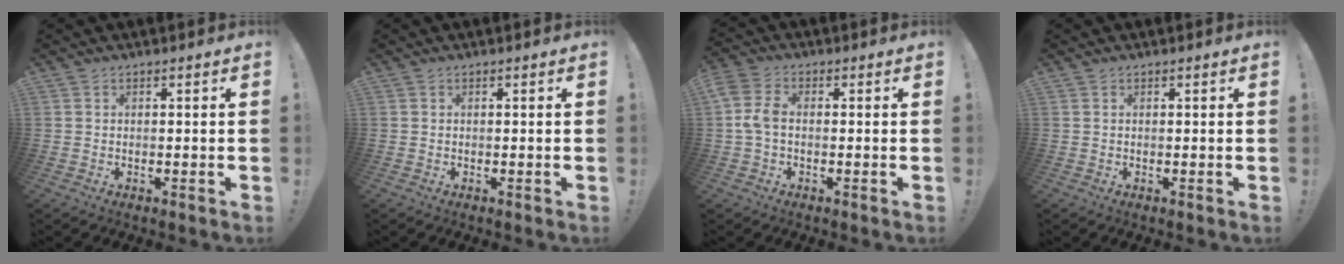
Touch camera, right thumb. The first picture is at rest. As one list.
[{"total": 0.0}, {"total": 6.4, "force": [-0.5, 4.0, 4.9], "torque": [-0.105, 0.003, -0.005]}, {"total": 0.0}]